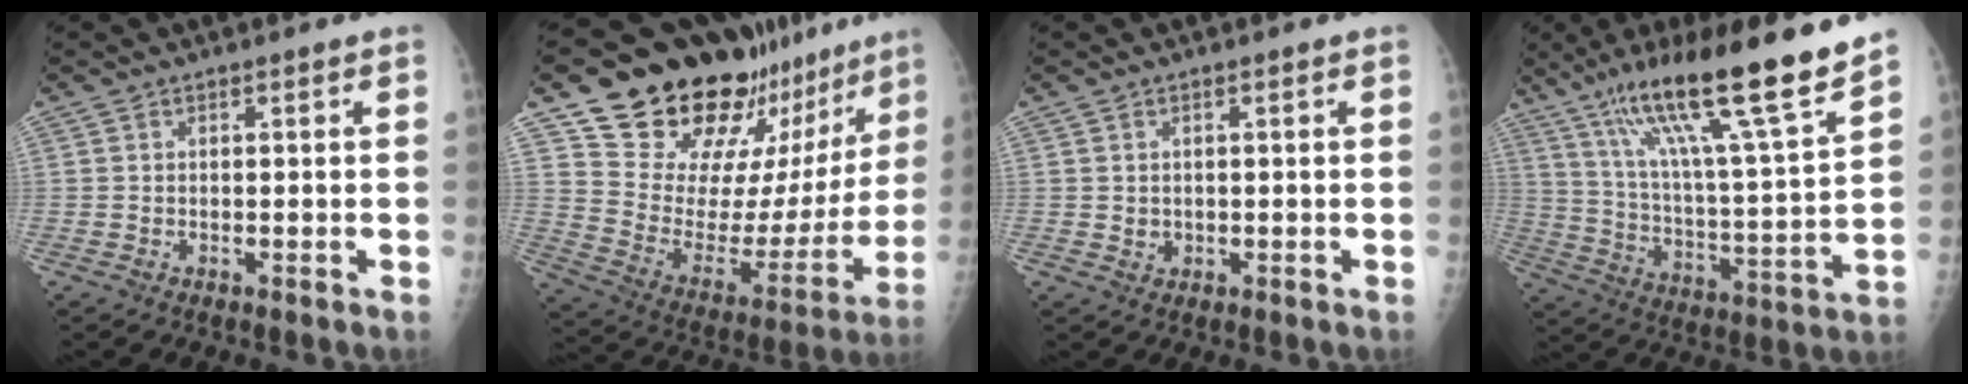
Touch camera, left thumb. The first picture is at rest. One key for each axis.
{"total": 28.6, "fx": 21.7, "fy": 12.9, "fz": 13.5, "tx": -0.169, "ty": -0.097, "tz": 0.319}
{"total": 1.2, "fx": 0.2, "fy": 1.1, "fz": 0.4, "tx": -0.003, "ty": -0.002, "tz": 0.008}
{"total": 21.8, "fx": 15.7, "fy": 1.3, "fz": 15.0, "tx": -0.223, "ty": -0.068, "tz": 0.269}